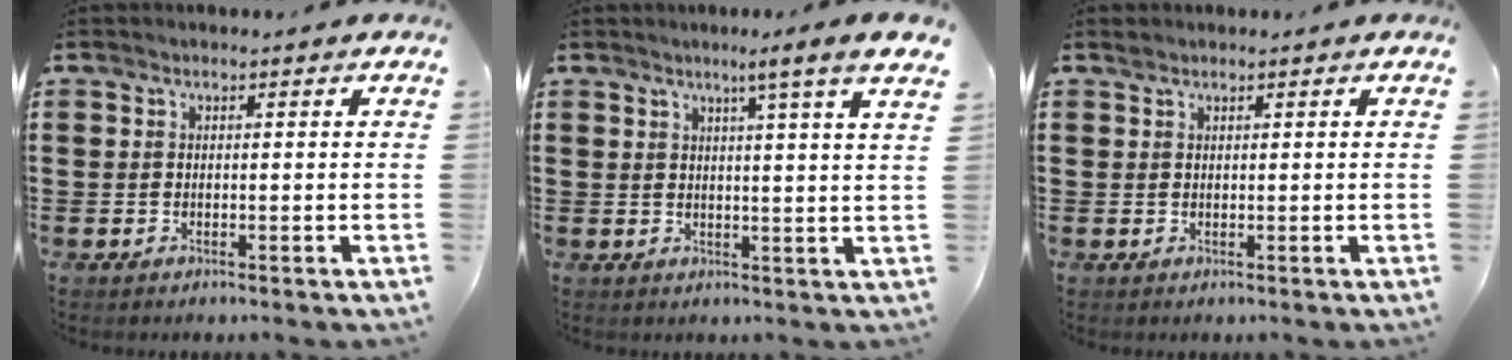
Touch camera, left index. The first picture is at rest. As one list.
[{"total": 4.6, "force": [3.1, -1.2, 3.2], "torque": [-0.061, -0.016, 0.045]}, {"total": 1.1, "force": [0.8, 0.7, 0.0], "torque": [-0.002, 0.002, 0.017]}]